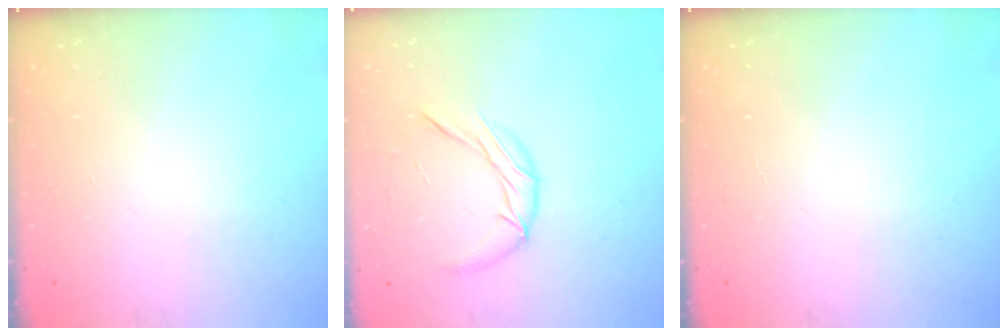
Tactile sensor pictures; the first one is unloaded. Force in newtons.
{"total": 9.3, "press": 9.3, "slide": 0.2}
{"total": 0.0}